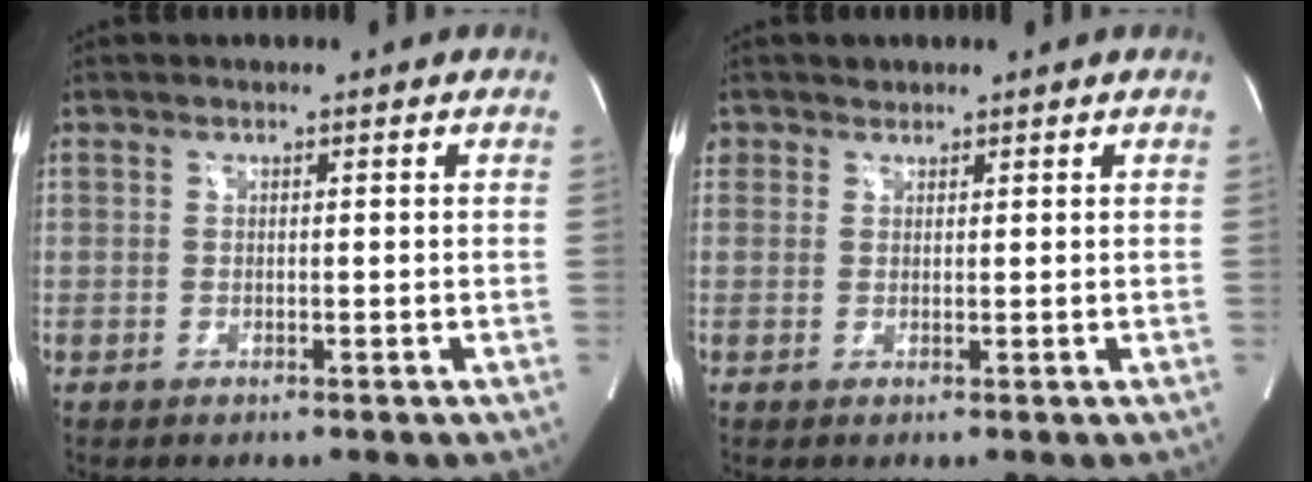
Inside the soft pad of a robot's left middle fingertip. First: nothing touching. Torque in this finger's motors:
{"motor_torque": [0.03, -0.01, -0.09, 0.00]}